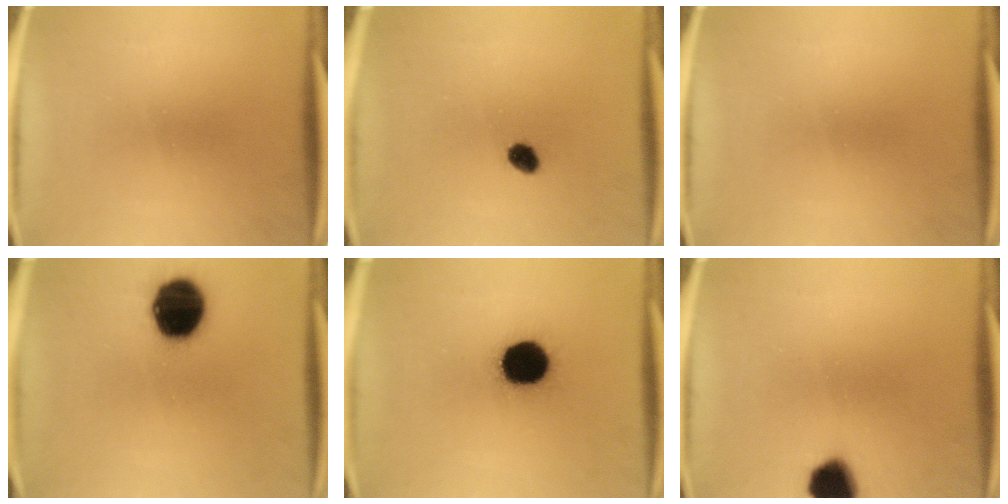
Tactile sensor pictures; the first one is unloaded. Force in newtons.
{"total": 3.0}
{"total": 0.0}
{"total": 16.5}
{"total": 14.5}
{"total": 8.8}